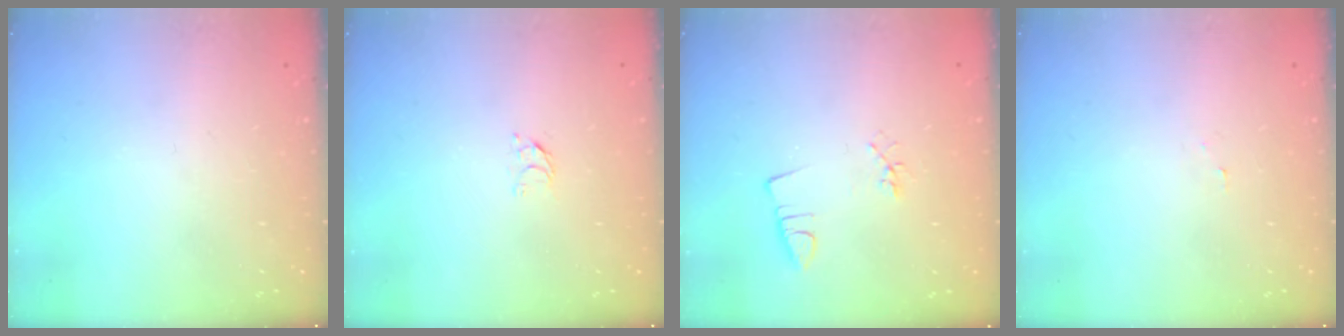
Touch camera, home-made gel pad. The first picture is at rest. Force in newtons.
{"total": 2.8, "press": 2.8, "slide": 0.3}
{"total": 2.2, "press": 1.7, "slide": 1.4}
{"total": 2.2, "press": 2.2, "slide": 0.2}